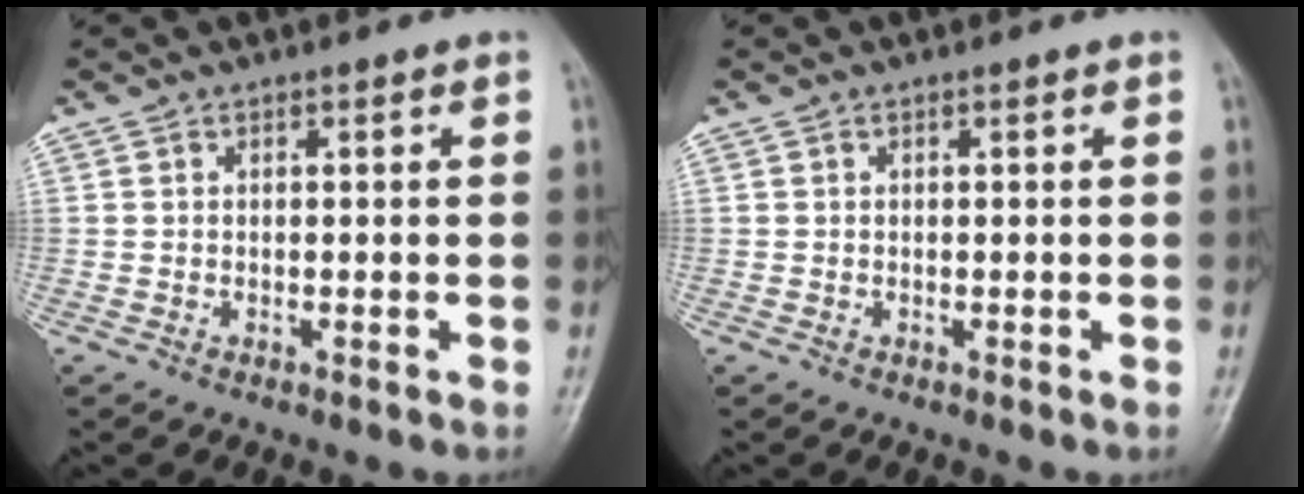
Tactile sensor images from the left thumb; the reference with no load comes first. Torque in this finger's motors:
{"motor_torque": [0.07, -0.01, -0.05, -0.12, 0.00]}